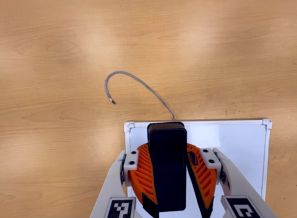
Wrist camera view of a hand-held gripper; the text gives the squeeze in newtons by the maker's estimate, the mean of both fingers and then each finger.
{"total": 10.3, "left": 10.2, "right": 10.4}